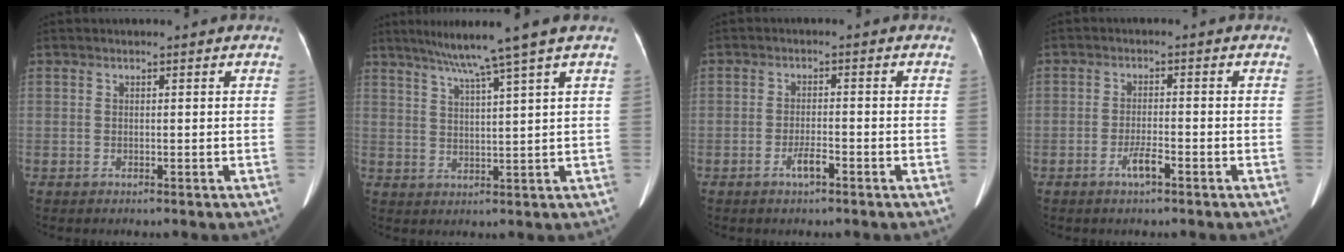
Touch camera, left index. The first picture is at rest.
{"total": 7.8, "force": [5.7, -2.3, 4.8], "torque": [-0.076, 0.008, 0.093]}
{"total": 2.6, "force": [-1.6, 0.4, 2.0], "torque": [-0.037, 0.000, -0.032]}
{"total": 2.9, "force": [-1.8, 0.3, 2.3], "torque": [-0.044, -0.001, -0.035]}